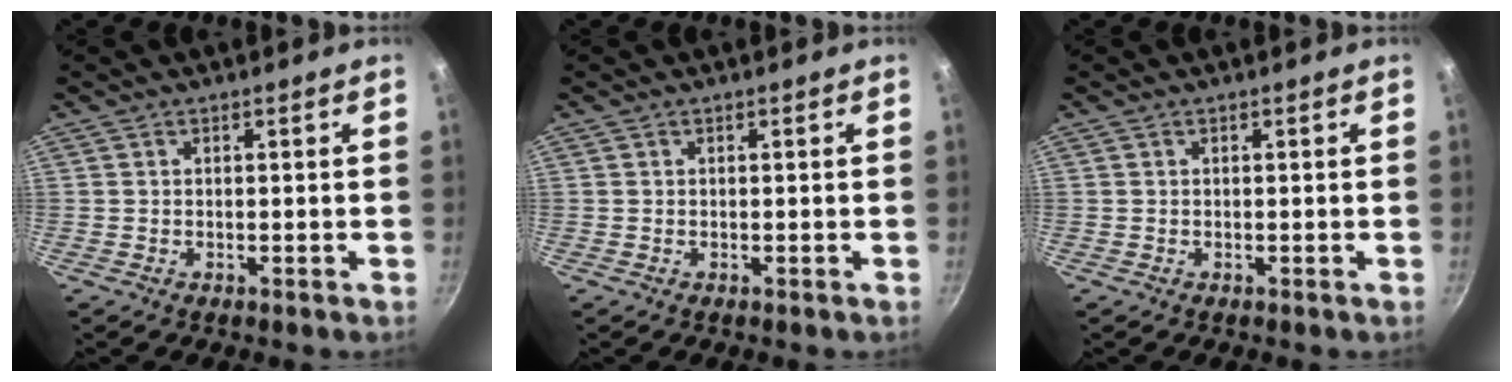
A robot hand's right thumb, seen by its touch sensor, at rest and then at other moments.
{"total": 0.0}
{"total": 0.0}